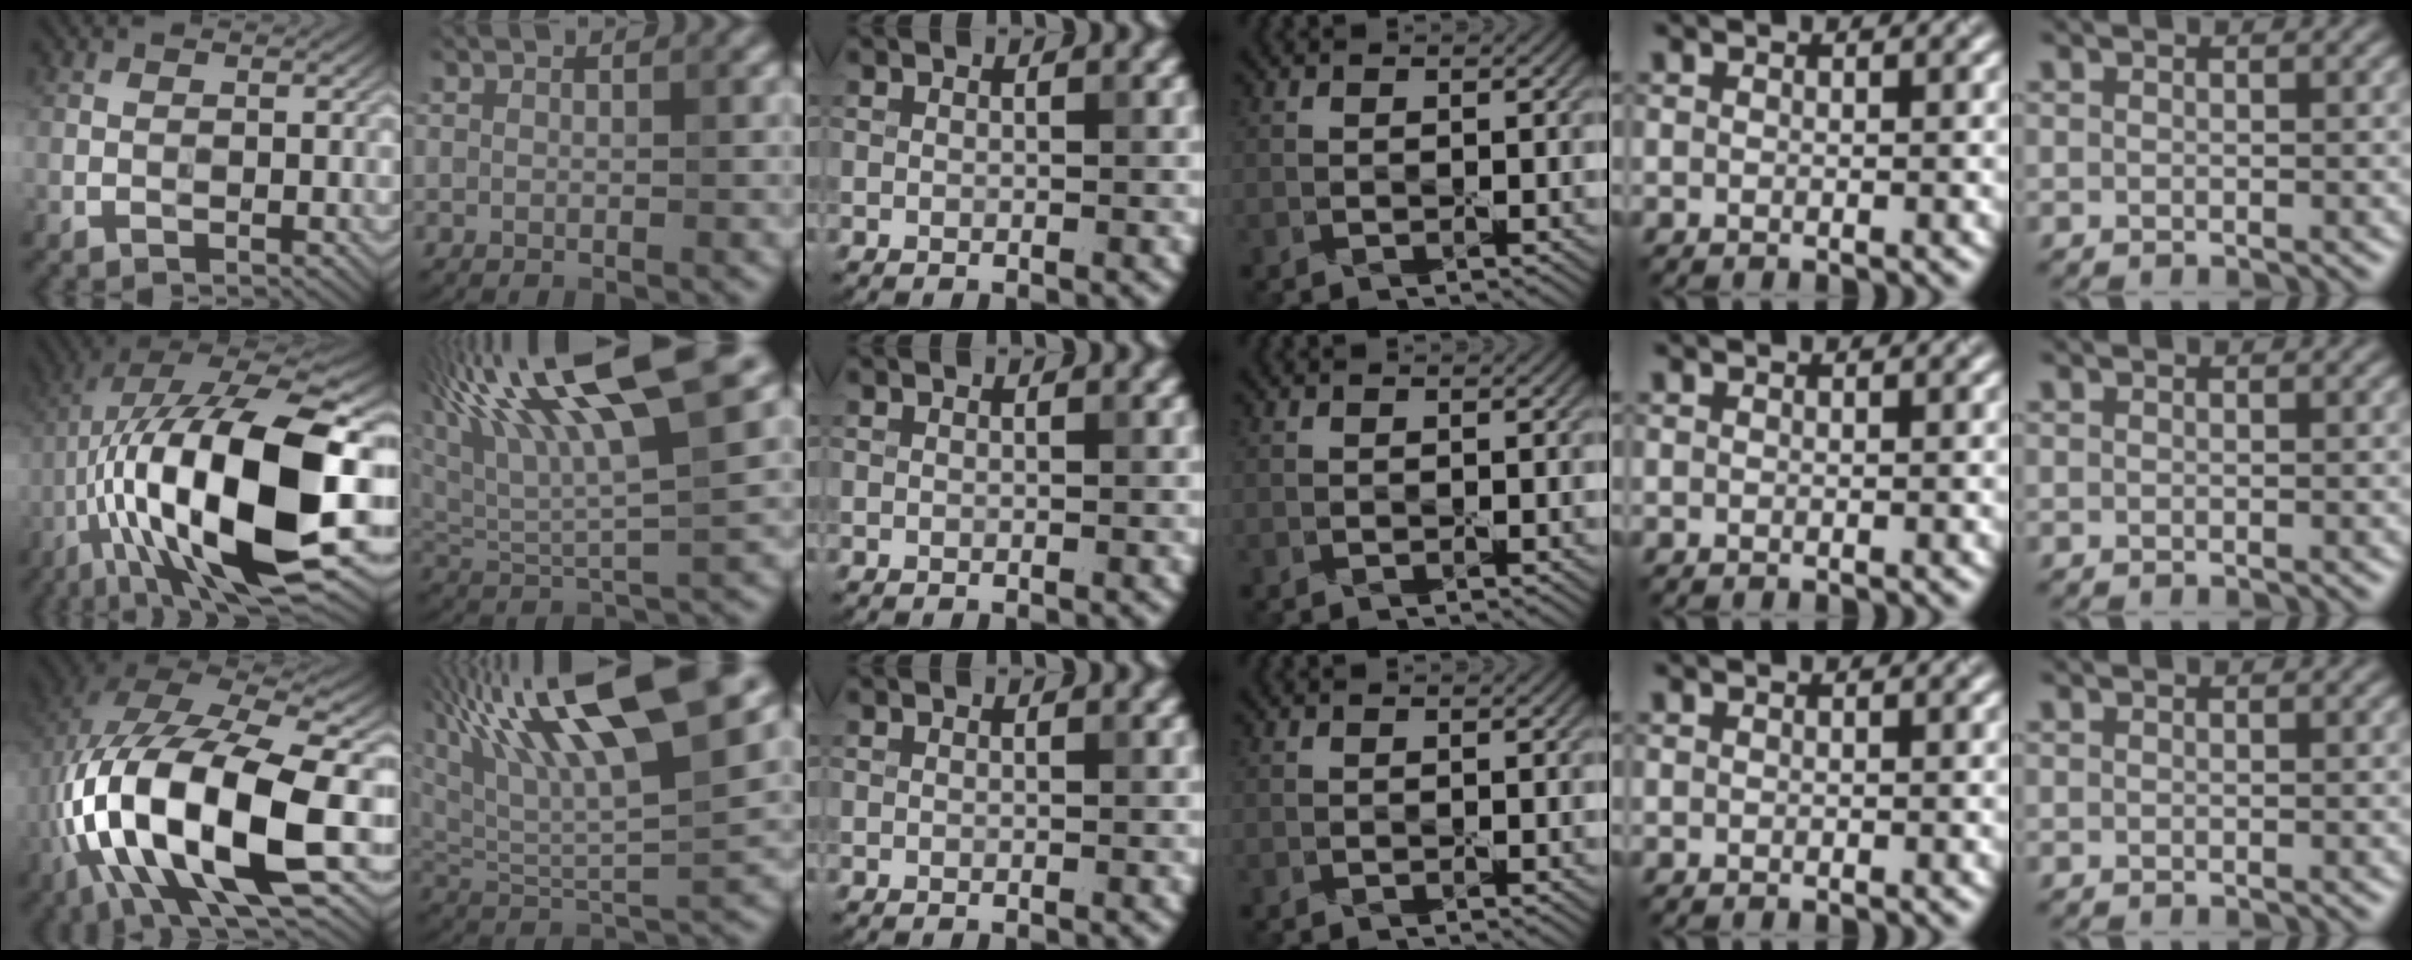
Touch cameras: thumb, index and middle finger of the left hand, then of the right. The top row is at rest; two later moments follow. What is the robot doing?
{"motion": "peel", "object": "tape"}